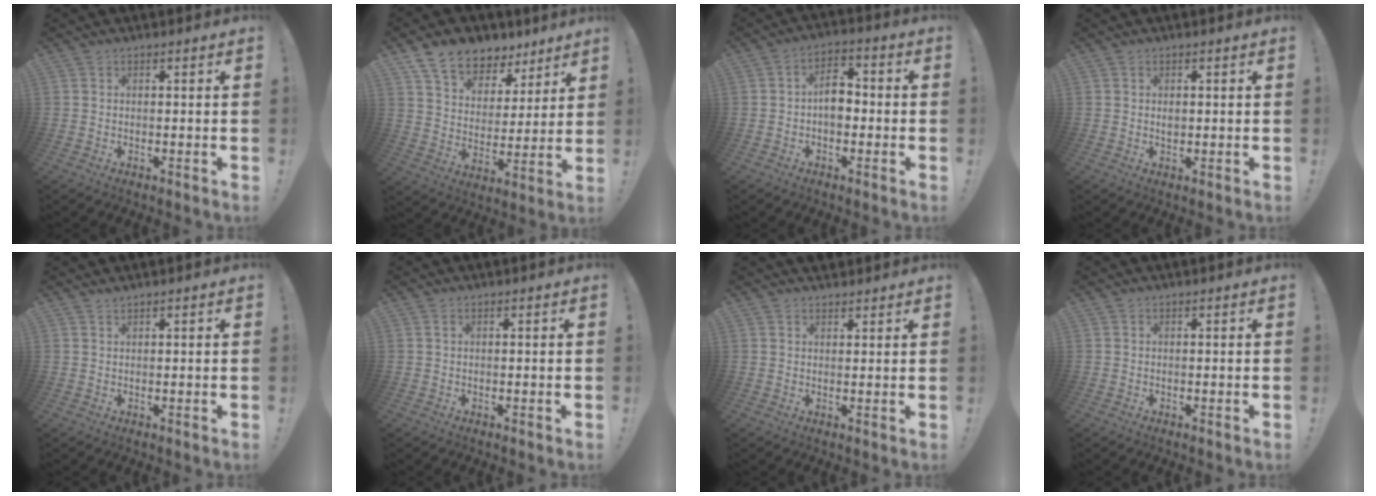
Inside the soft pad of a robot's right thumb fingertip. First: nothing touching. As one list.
[{"total": 11.9, "force": [8.9, 6.9, 3.8], "torque": [-0.068, -0.067, 0.167]}, {"total": 7.9, "force": [-1.0, 5.4, 5.6], "torque": [-0.098, 0.018, -0.016]}, {"total": 1.2, "force": [0.0, 1.0, 0.7], "torque": [-0.006, 0.000, -0.002]}, {"total": 0.8, "force": [0.8, 0.0, 0.1], "torque": [-0.007, 0.002, 0.017]}, {"total": 0.6, "force": [0.3, 0.0, 0.5], "torque": [-0.011, 0.001, 0.006]}, {"total": 2.1, "force": [1.8, 1.0, 0.0], "torque": [0.006, -0.013, 0.034]}, {"total": 0.0}]